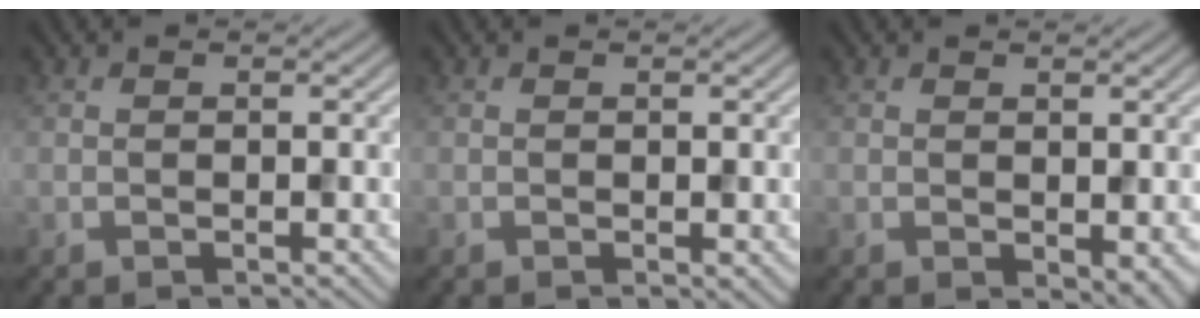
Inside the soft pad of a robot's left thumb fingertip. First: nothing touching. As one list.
[{"total": 0.6, "force": [0.0, 0.3, 0.5], "torque": [-0.005, -0.004, 0.000]}, {"total": 2.4, "force": [-0.3, 1.4, 2.0], "torque": [-0.028, -0.008, -0.002]}]